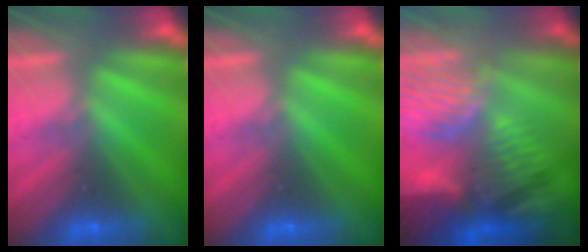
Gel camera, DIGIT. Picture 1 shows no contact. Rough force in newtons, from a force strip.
{"total": 0.0}
{"total": 11.8}